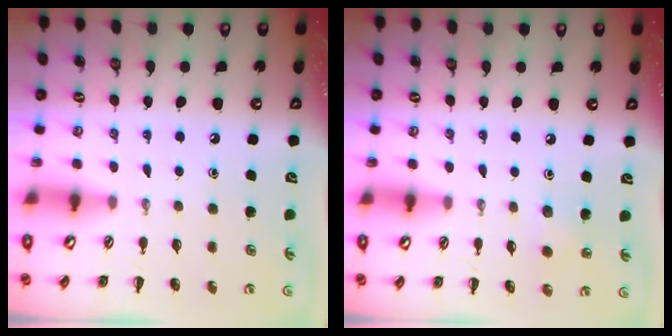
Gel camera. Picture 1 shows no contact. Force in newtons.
{"total": 3.6, "press": 3.4, "slide": 1.2}